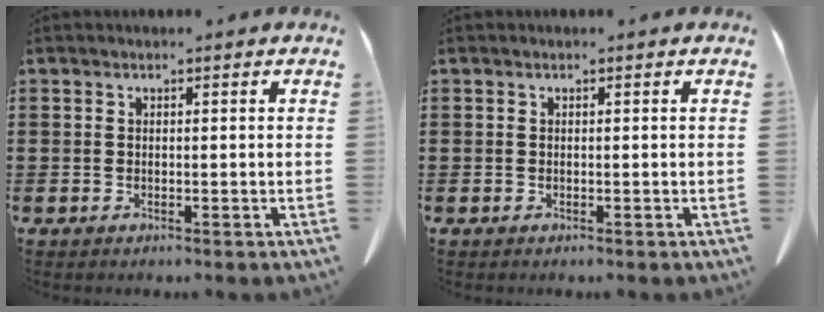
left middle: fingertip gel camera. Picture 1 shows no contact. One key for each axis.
{"total": 0.0}